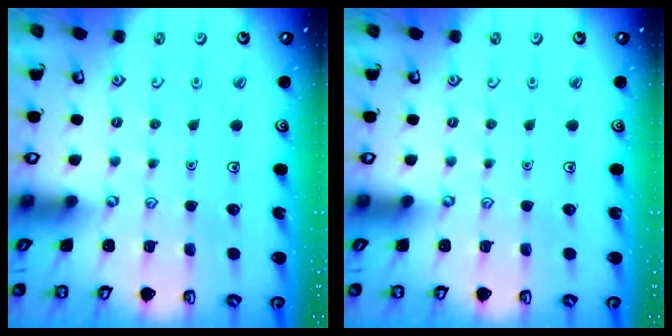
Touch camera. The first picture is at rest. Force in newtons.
{"total": 0.0}